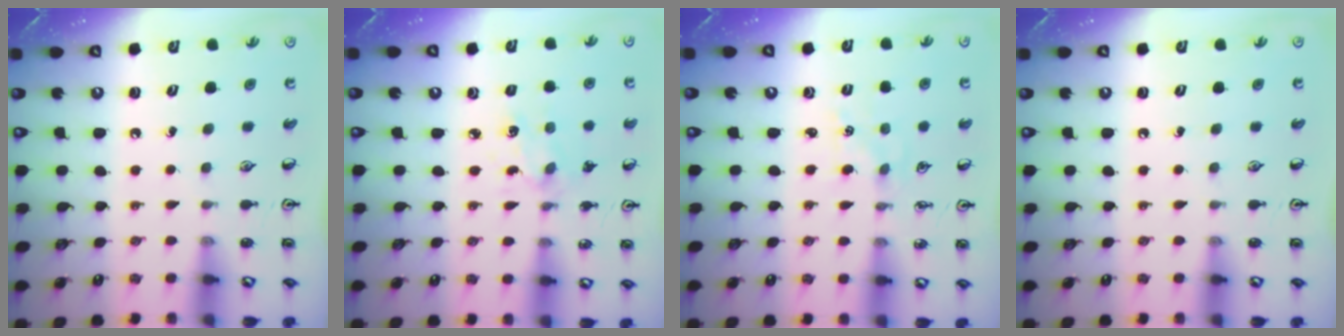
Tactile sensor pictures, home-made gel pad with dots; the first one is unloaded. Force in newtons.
{"total": 2.2, "press": 2.2, "slide": 0.5}
{"total": 1.0, "press": 0.9, "slide": 0.2}
{"total": 0.0}